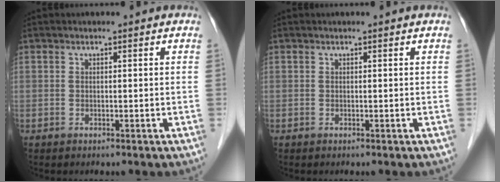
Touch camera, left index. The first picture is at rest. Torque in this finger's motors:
{"motor_torque": [0.00, 0.00, 0.00, 0.00]}